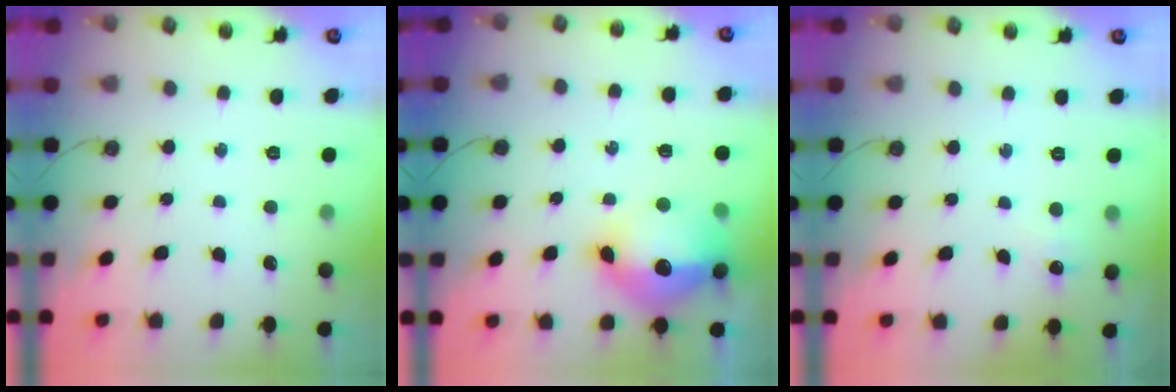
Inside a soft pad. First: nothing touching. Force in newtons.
{"total": 22.0, "press": 18.1, "slide": 12.6}
{"total": 3.8, "press": 3.8, "slide": 0.6}